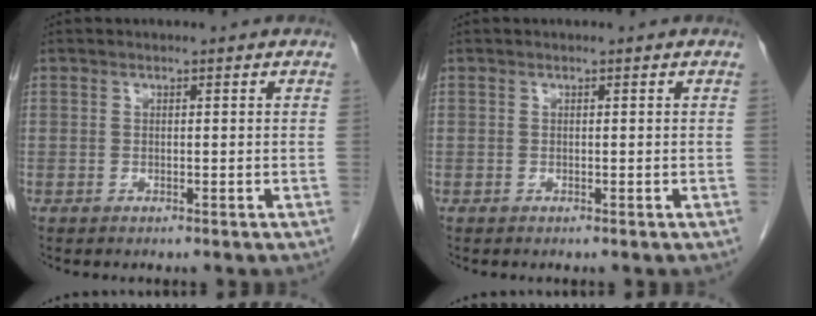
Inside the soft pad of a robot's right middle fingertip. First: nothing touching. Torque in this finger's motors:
{"motor_torque": [0.06, 0.16, 0.04, 0.01]}